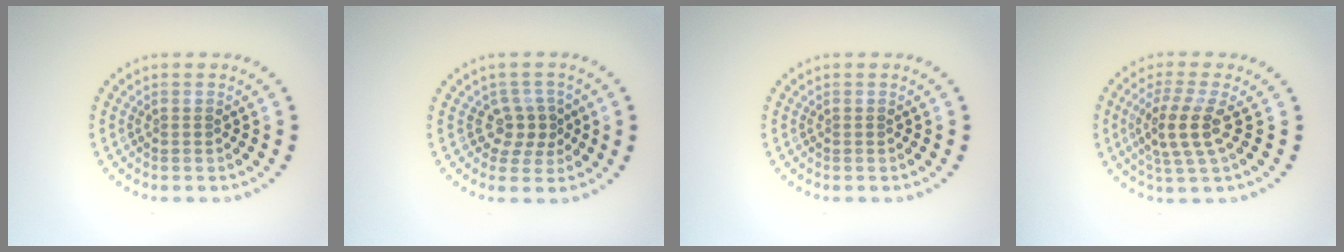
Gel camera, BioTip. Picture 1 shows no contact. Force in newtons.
{"total": 2.5, "press": 2.0, "slide": 1.5}
{"total": 0.0}
{"total": 3.7, "press": 3.1, "slide": 1.9}